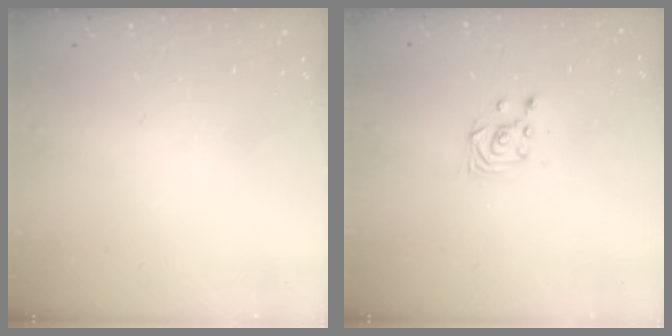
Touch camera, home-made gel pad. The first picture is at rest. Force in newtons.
{"total": 3.6, "press": 3.6, "slide": 0.3}